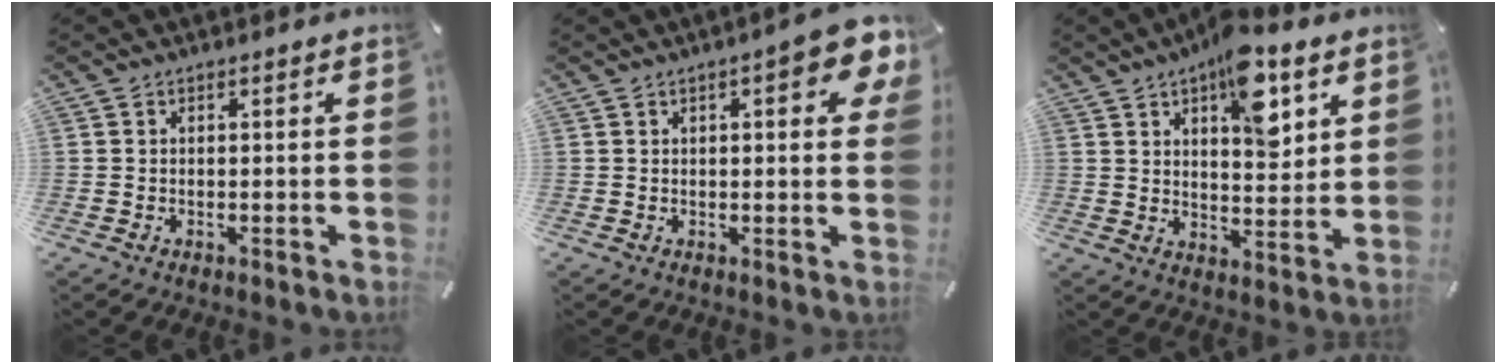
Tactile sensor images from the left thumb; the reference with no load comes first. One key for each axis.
{"total": 8.9, "fx": 3.8, "fy": 2.9, "fz": 7.5, "tx": -0.096, "ty": -0.015, "tz": 0.059}
{"total": 12.8, "fx": 7.2, "fy": 5.9, "fz": 8.8, "tx": -0.115, "ty": -0.034, "tz": 0.118}